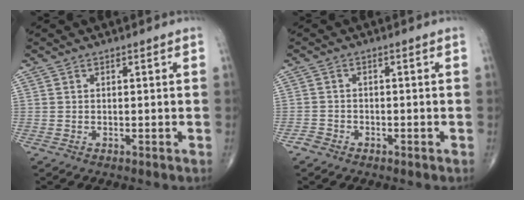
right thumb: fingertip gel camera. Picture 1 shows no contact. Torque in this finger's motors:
{"motor_torque": [3.11, 1.89, -0.16, -0.53, 0.02]}